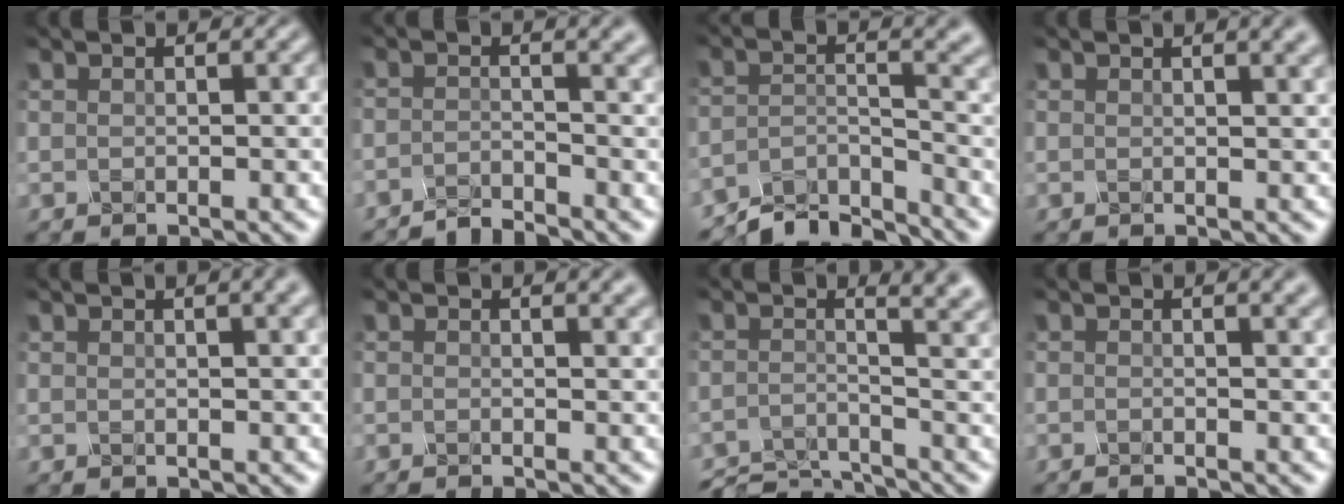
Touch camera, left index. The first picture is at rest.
{"total": 2.7, "force": [-2.4, 0.5, 1.0], "torque": [-0.003, -0.003, -0.058]}
{"total": 5.5, "force": [-5.2, 1.0, 1.3], "torque": [-0.016, -0.006, -0.102]}
{"total": 4.5, "force": [2.5, 2.1, 3.0], "torque": [-0.002, 0.029, -0.001]}
{"total": 4.8, "force": [2.5, 2.2, 3.4], "torque": [-0.011, 0.028, 0.001]}
{"total": 2.2, "force": [0.3, 1.1, 1.9], "torque": [0.006, 0.004, -0.009]}
{"total": 6.3, "force": [-4.7, 1.9, 3.7], "torque": [-0.035, -0.010, -0.086]}
{"total": 2.9, "force": [0.0, 1.5, 2.5], "torque": [0.005, 0.015, -0.018]}